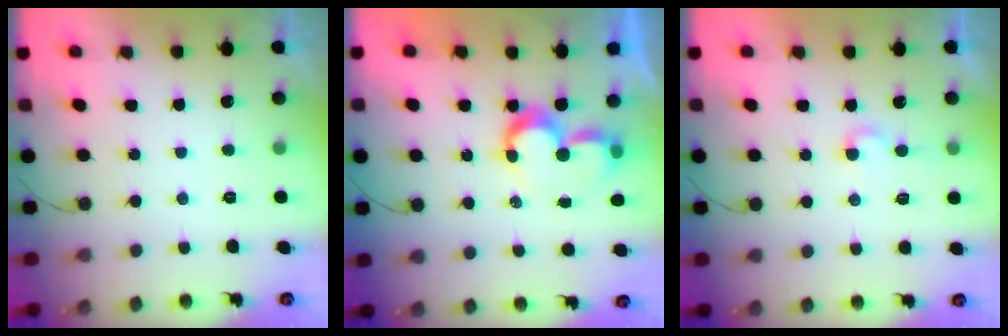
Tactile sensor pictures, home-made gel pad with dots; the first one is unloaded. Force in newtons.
{"total": 9.0, "press": 9.0, "slide": 0.3}
{"total": 3.8, "press": 3.7, "slide": 0.3}